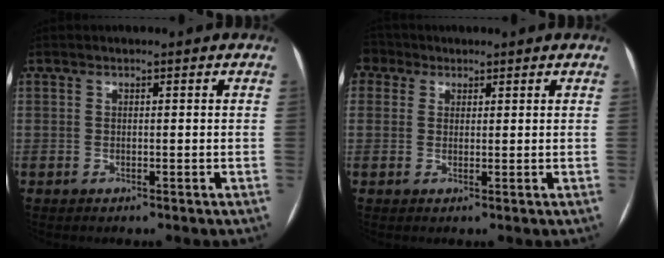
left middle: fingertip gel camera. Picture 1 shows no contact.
{"total": 3.6, "force": [1.9, 3.0, 0.8], "torque": [-0.016, 0.020, 0.035]}